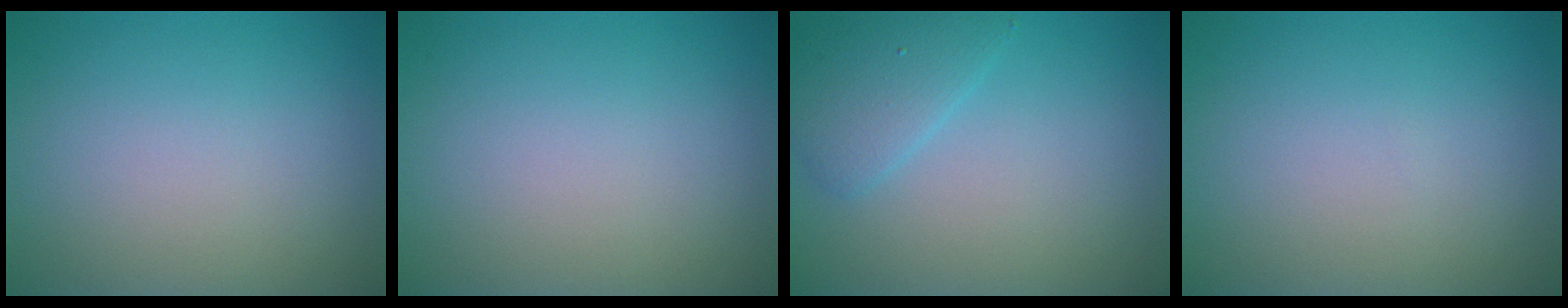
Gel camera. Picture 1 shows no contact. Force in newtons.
{"total": 0.0}
{"total": 2.7, "press": 2.7, "slide": 0.2}
{"total": 0.0}